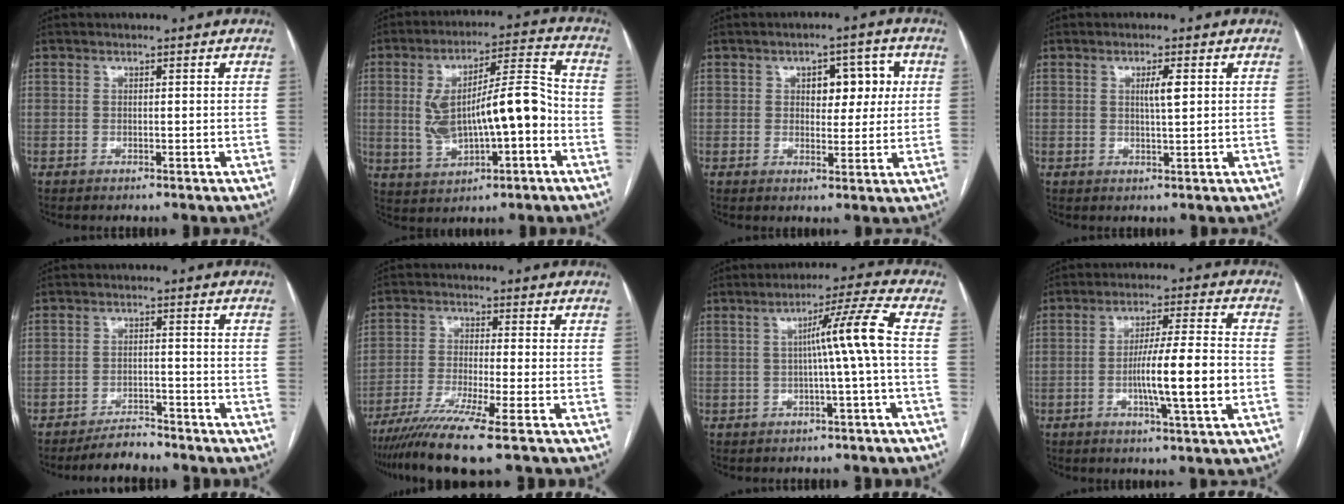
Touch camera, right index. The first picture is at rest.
{"total": 14.2, "force": [-1.4, 4.0, 13.6], "torque": [-0.243, 0.030, -0.012]}
{"total": 6.2, "force": [1.6, 3.5, 4.9], "torque": [-0.054, 0.020, 0.025]}
{"total": 2.7, "force": [0.7, 0.2, 2.6], "torque": [-0.043, -0.002, 0.011]}
{"total": 4.0, "force": [-3.8, 0.9, 0.8], "torque": [-0.014, -0.008, -0.065]}
{"total": 10.4, "force": [-7.3, -1.3, 7.2], "torque": [-0.125, -0.028, -0.124]}
{"total": 7.3, "force": [-0.2, -1.8, 7.0], "torque": [-0.111, 0.013, 0.001]}
{"total": 11.0, "force": [-2.3, 0.0, 10.7], "torque": [-0.180, 0.001, -0.042]}